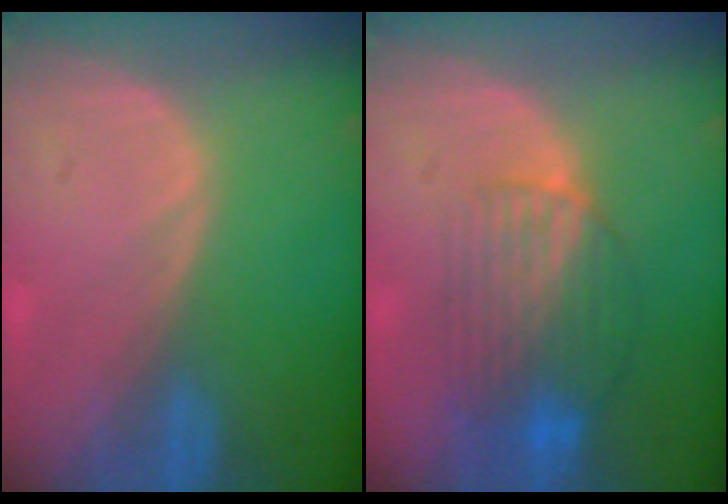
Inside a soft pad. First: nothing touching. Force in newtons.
{"total": 8.3, "press": 7.2, "slide": 4.1}